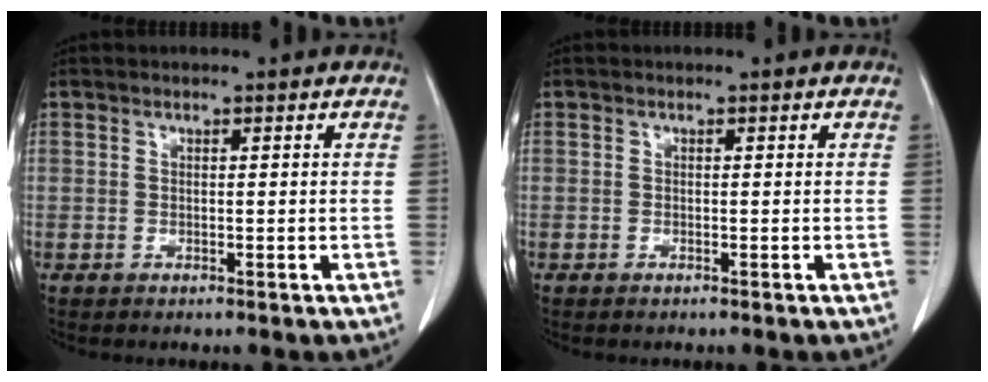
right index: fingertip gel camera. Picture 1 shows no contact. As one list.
[{"total": 0.0}]